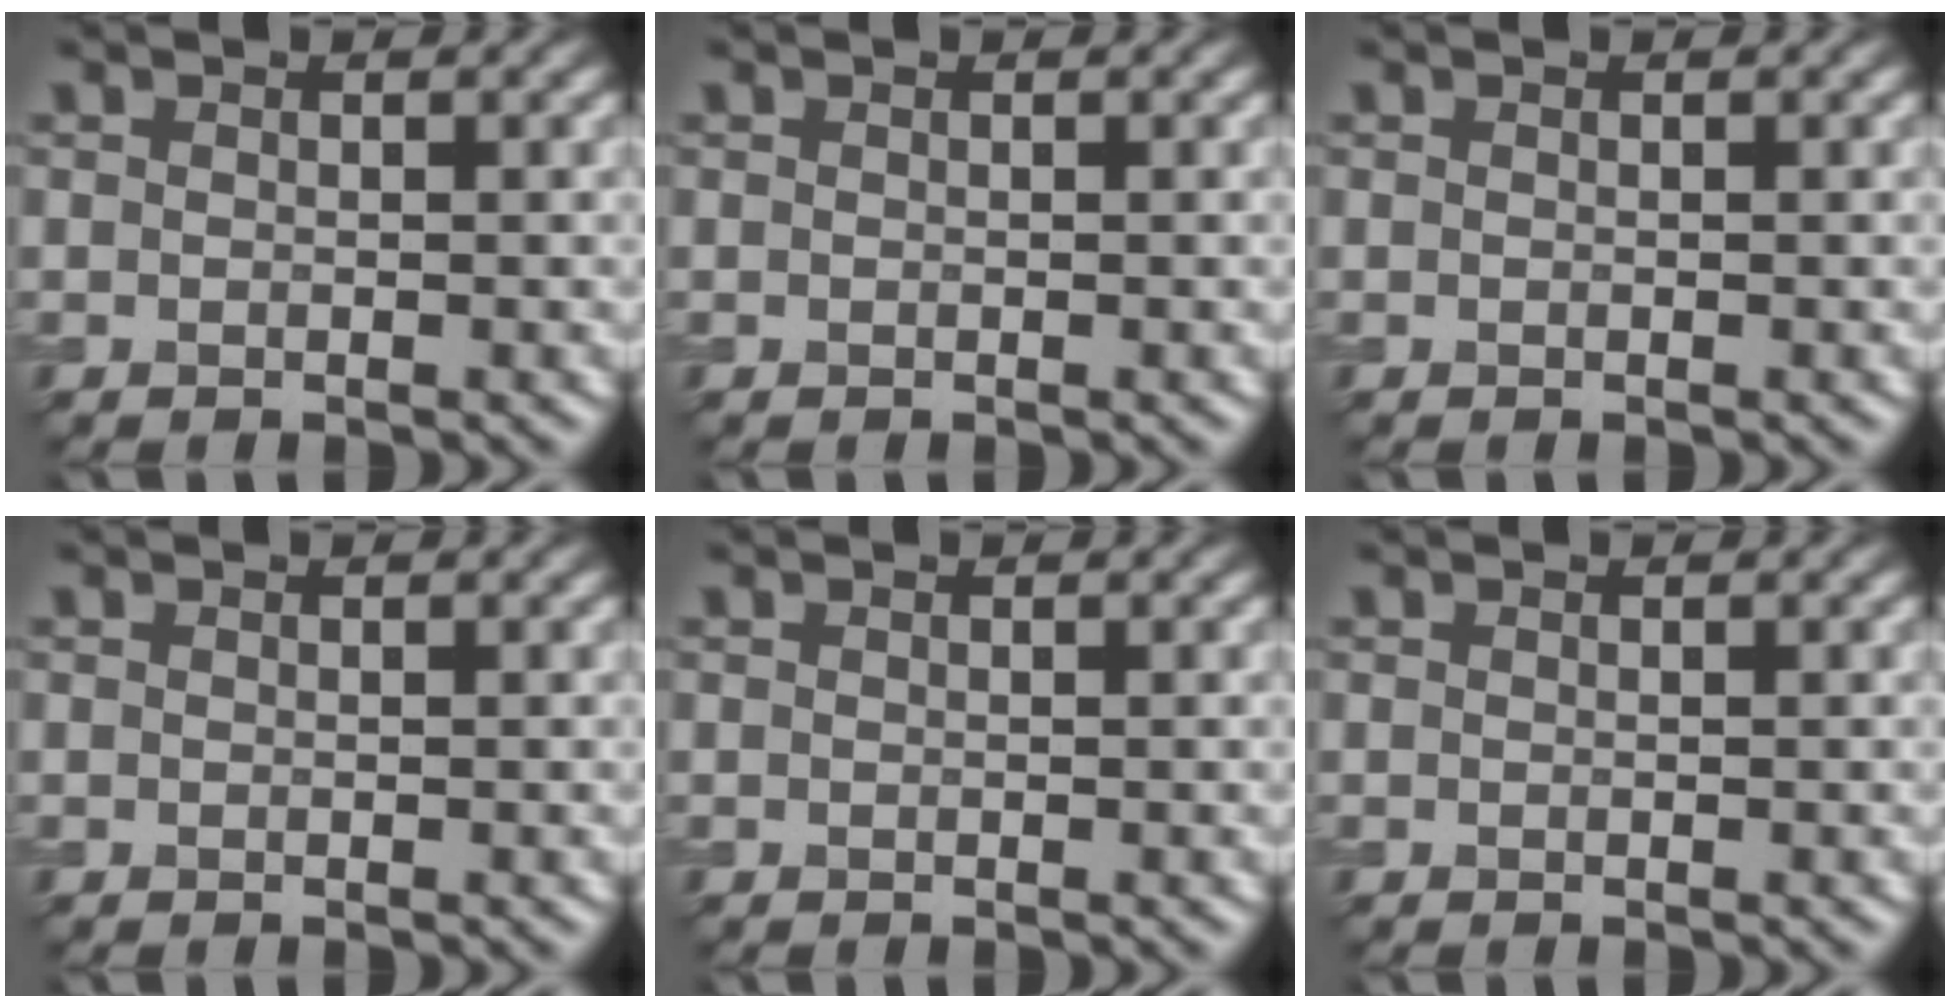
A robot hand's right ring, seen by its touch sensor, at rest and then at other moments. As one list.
[{"total": 0.0}, {"total": 0.0}, {"total": 0.0}, {"total": 0.0}, {"total": 0.0}]